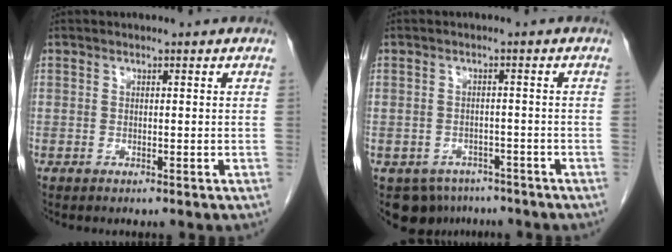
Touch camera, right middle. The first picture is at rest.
{"total": 6.6, "force": [-4.9, 4.4, 0.8], "torque": [-0.010, 0.004, -0.063]}